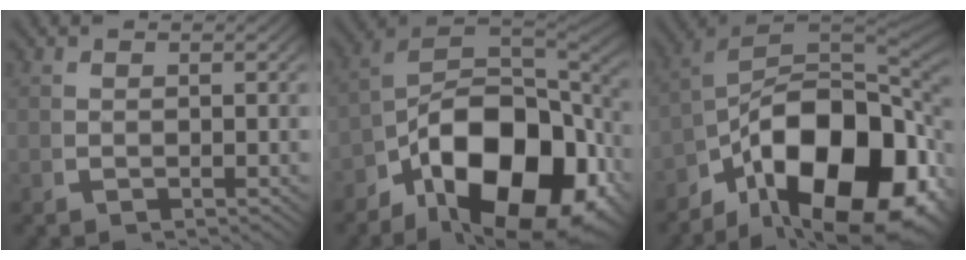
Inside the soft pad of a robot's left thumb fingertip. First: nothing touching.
{"total": 20.3, "force": [-4.4, 12.8, 15.1], "torque": [-0.244, -0.068, -0.044]}
{"total": 22.9, "force": [-4.1, 14.5, 17.2], "torque": [-0.271, -0.073, -0.039]}